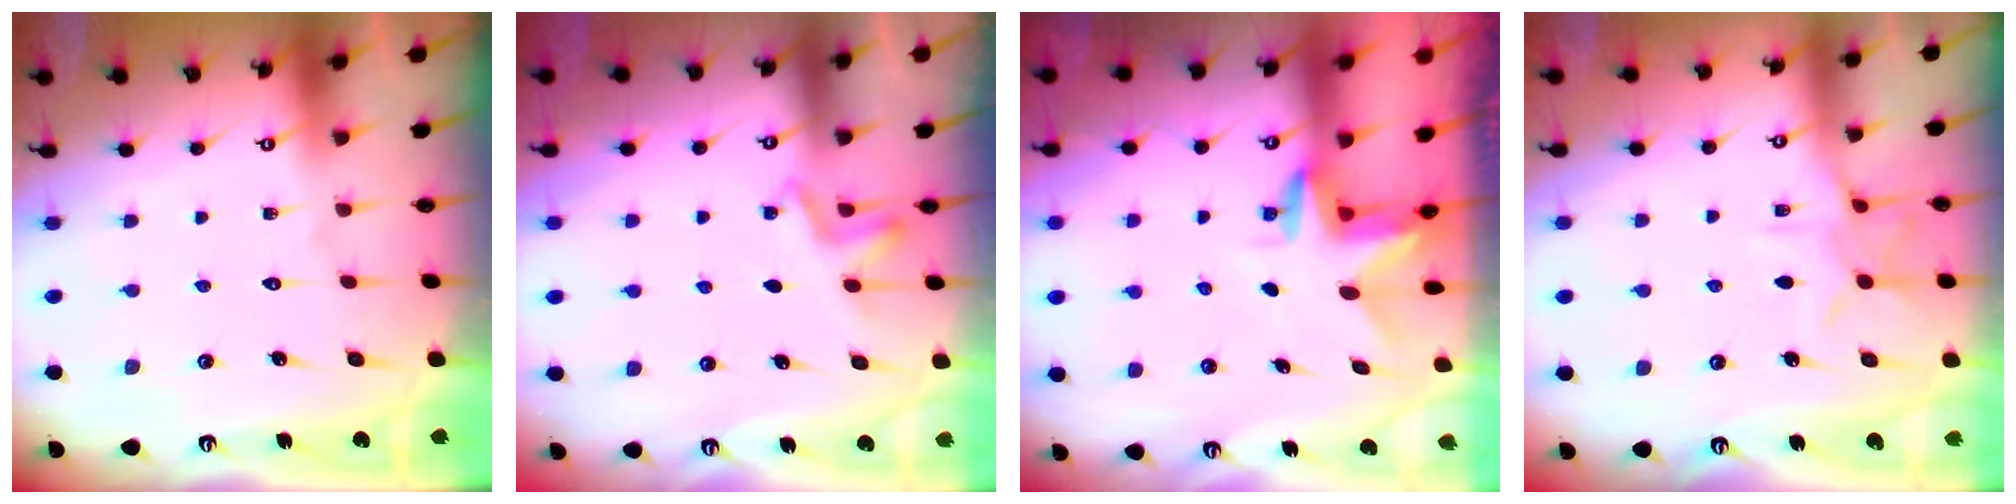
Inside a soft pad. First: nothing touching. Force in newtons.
{"total": 3.3, "press": 2.9, "slide": 1.4}
{"total": 3.0, "press": 3.0, "slide": 0.2}
{"total": 8.9, "press": 8.9, "slide": 0.6}